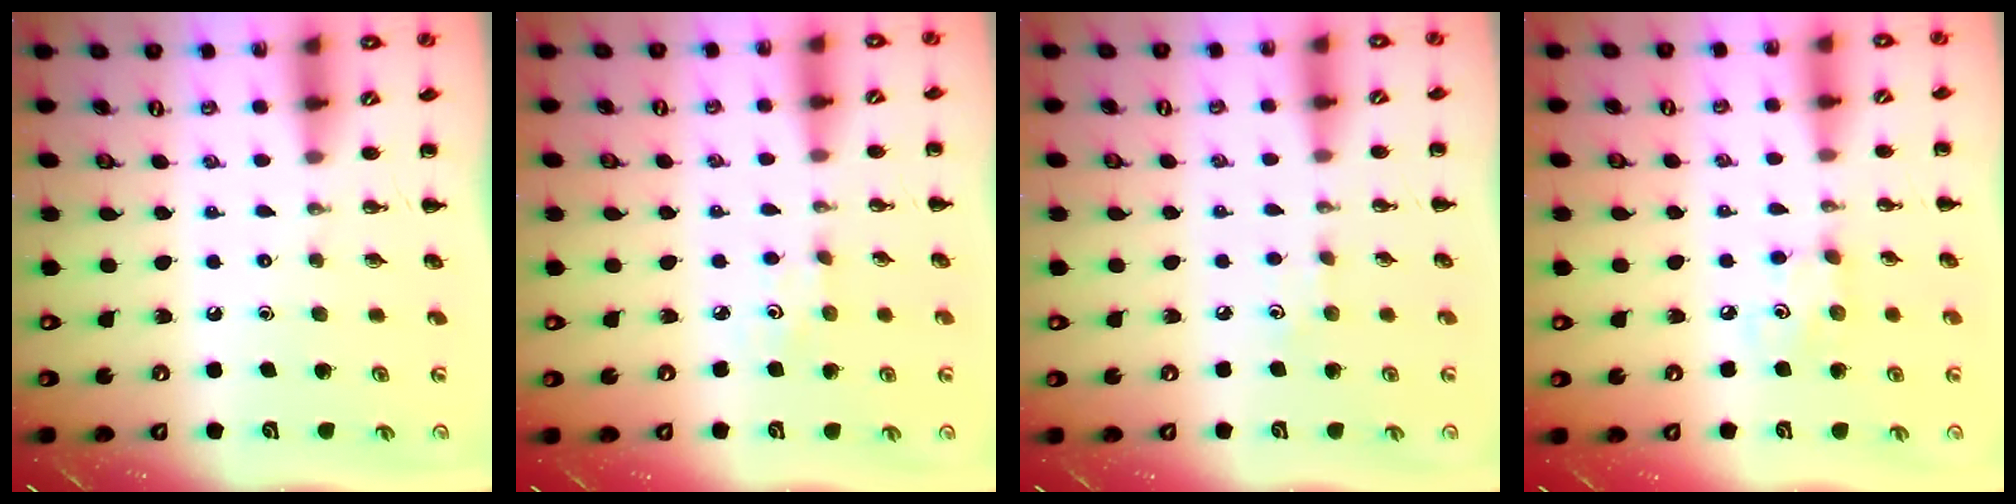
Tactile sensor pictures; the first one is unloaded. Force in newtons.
{"total": 2.2, "press": 2.1, "slide": 0.7}
{"total": 4.8, "press": 4.5, "slide": 1.6}
{"total": 3.1, "press": 3.0, "slide": 0.6}